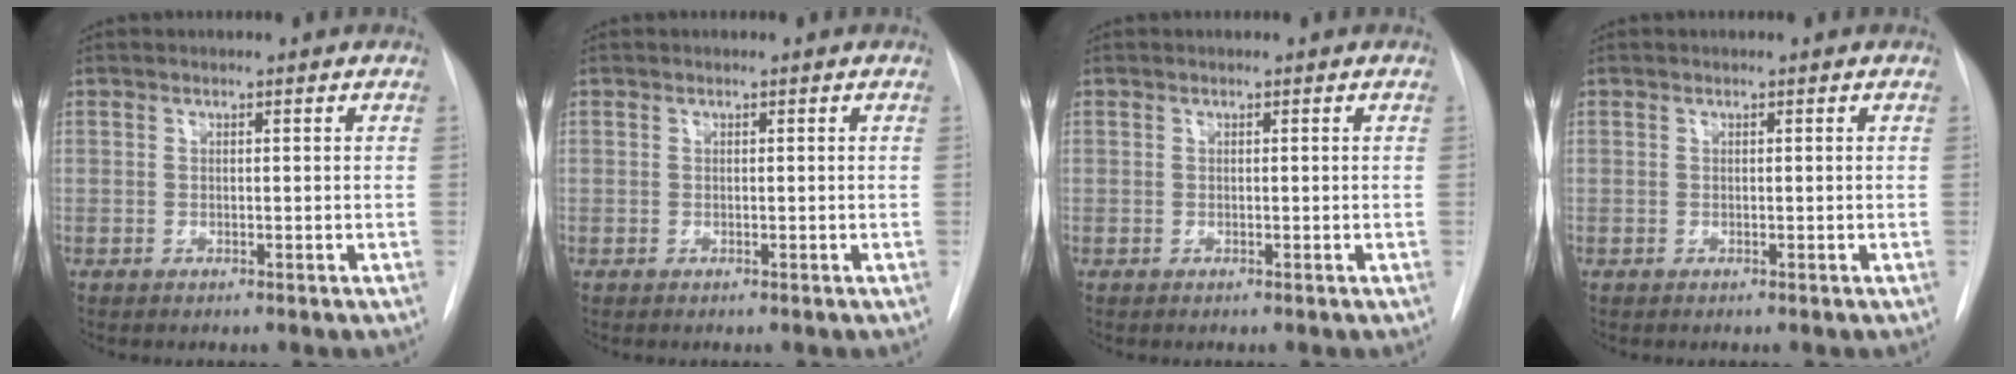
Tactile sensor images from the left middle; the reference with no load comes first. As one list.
[{"total": 0.0}, {"total": 0.0}, {"total": 0.0}]